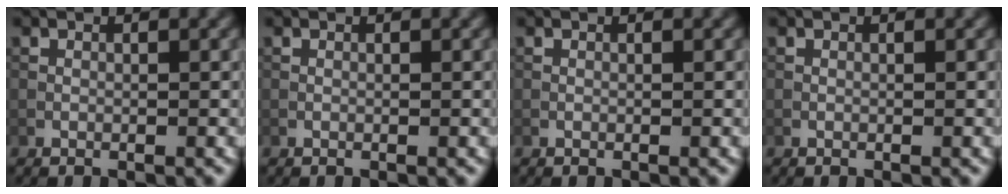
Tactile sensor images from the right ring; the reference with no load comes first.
{"total": 0.0}
{"total": 0.0}
{"total": 0.0}